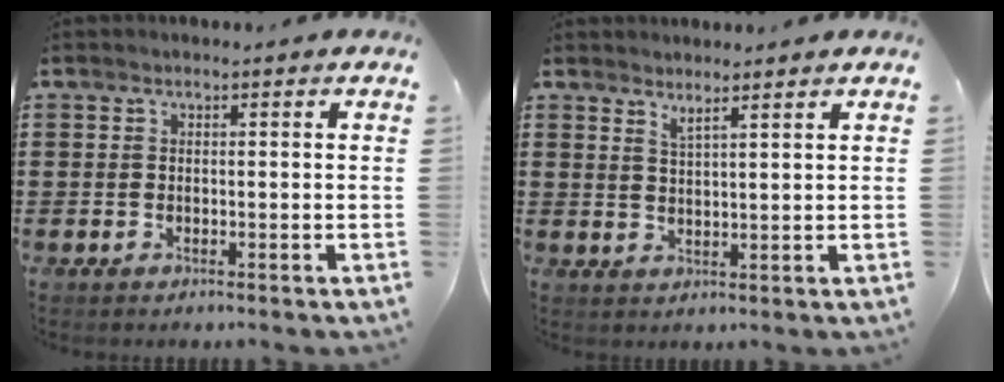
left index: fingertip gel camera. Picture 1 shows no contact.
{"total": 2.4, "force": [2.3, -0.3, 0.7], "torque": [-0.019, -0.006, 0.044]}